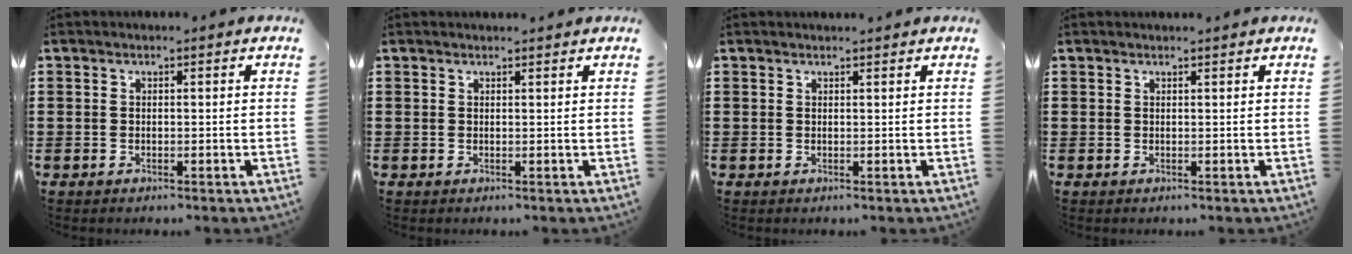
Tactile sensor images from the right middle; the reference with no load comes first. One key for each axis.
{"total": 0.6, "fx": 0.6, "fy": 0.0, "fz": 0.1, "tx": 0.004, "ty": -0.004, "tz": 0.010}
{"total": 0.6, "fx": 0.6, "fy": 0.0, "fz": 0.1, "tx": 0.005, "ty": -0.004, "tz": 0.011}
{"total": 0.5, "fx": 0.5, "fy": 0.0, "fz": 0.0, "tx": -0.003, "ty": 0.000, "tz": 0.010}